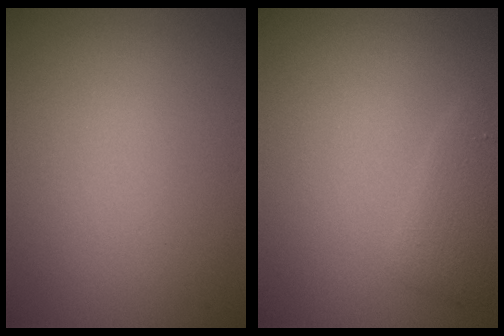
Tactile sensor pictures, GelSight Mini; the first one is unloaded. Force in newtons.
{"total": 1.9, "press": 1.9, "slide": 0.1}